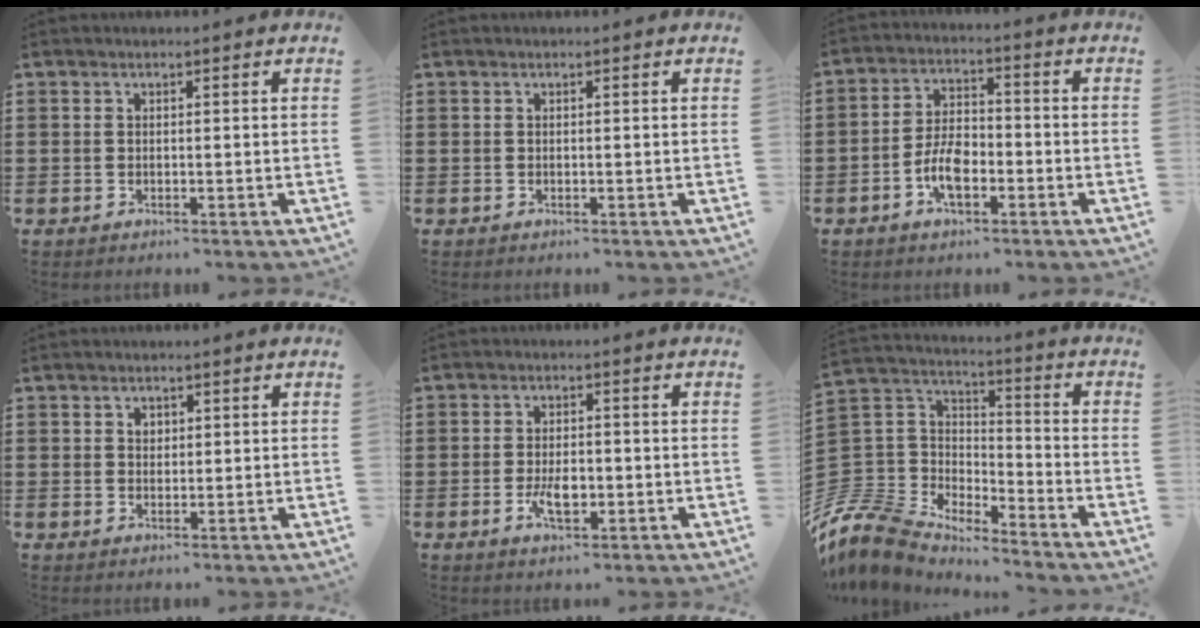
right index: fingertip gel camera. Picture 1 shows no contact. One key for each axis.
{"total": 0.0}
{"total": 6.4, "fx": -2.6, "fy": 3.0, "fz": 5.0, "tx": -0.110, "ty": 0.005, "tz": -0.053}
{"total": 1.3, "fx": 0.6, "fy": 1.0, "fz": 0.6, "tx": -0.013, "ty": 0.005, "tz": 0.011}
{"total": 4.3, "fx": -1.3, "fy": 1.9, "fz": 3.6, "tx": -0.076, "ty": -0.001, "tz": -0.024}
{"total": 9.1, "fx": -8.0, "fy": 3.9, "fz": 1.7, "tx": -0.093, "ty": -0.007, "tz": -0.171}